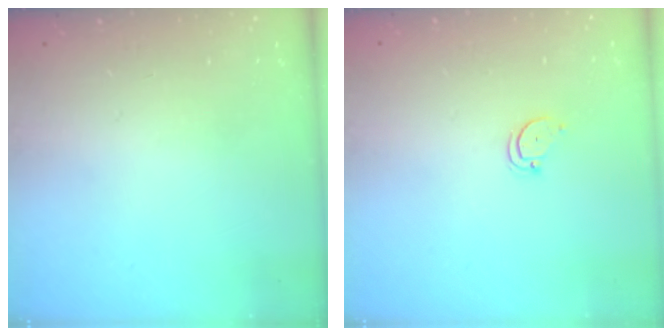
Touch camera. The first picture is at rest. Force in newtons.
{"total": 2.3, "press": 2.3, "slide": 0.2}